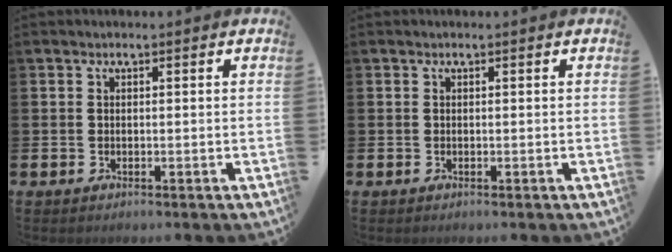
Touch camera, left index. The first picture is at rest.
{"total": 0.0}